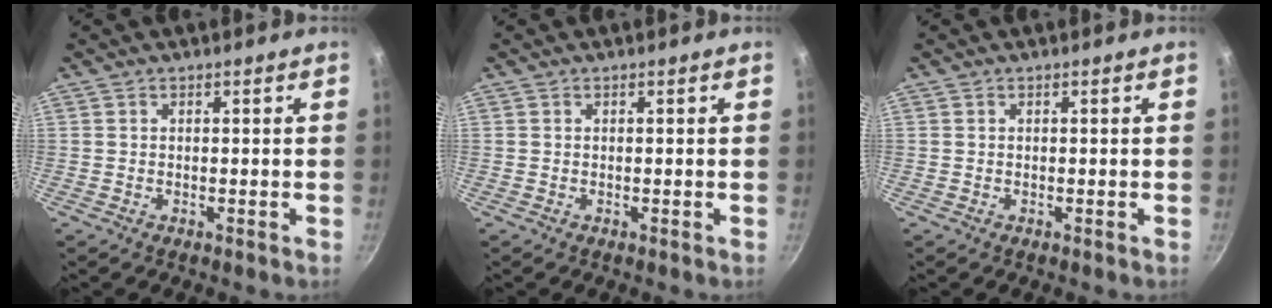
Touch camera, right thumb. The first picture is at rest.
{"total": 0.0}
{"total": 0.0}